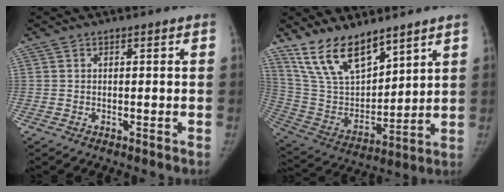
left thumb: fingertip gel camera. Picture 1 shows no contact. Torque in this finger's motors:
{"motor_torque": [0.89, 0.62, 1.24, -1.53, 0.12]}